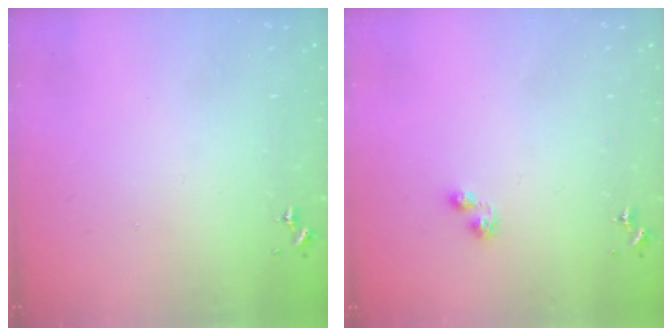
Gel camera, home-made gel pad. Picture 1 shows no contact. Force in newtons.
{"total": 3.4, "press": 3.4, "slide": 0.4}